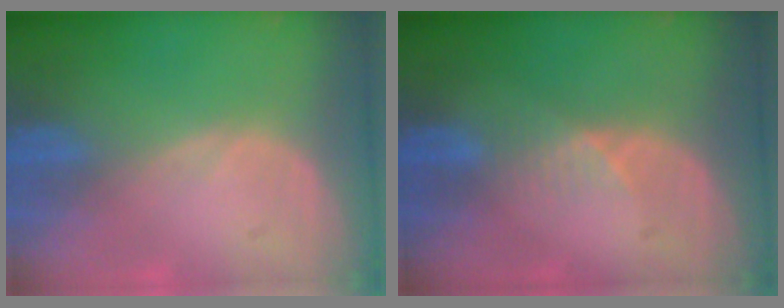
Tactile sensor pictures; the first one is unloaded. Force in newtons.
{"total": 2.6, "press": 2.2, "slide": 1.4}